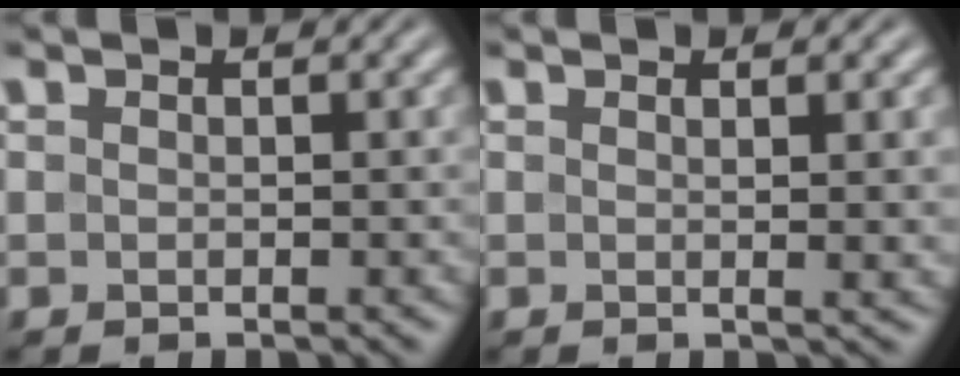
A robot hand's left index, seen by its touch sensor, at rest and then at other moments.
{"total": 3.2, "force": [0.6, 0.9, 3.0], "torque": [-0.031, 0.003, 0.008]}